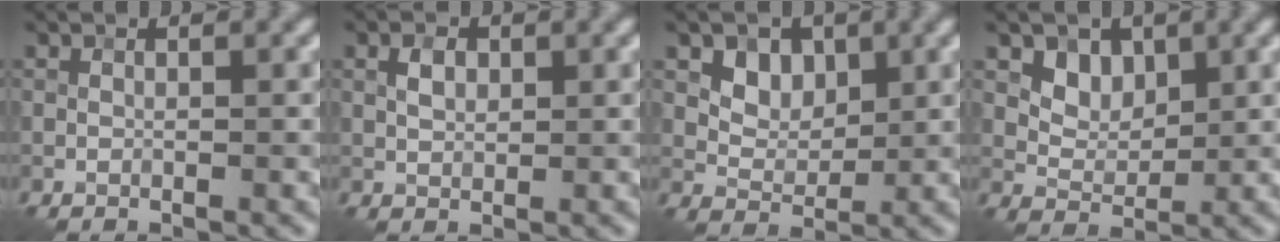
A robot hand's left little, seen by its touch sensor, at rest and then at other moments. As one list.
[{"total": 1.7, "force": [0.4, 1.1, 1.2], "torque": [-0.019, 0.003, 0.007]}, {"total": 3.0, "force": [1.2, 2.3, 1.5], "torque": [-0.027, -0.009, 0.026]}, {"total": 2.9, "force": [1.4, 2.1, 1.3], "torque": [-0.025, -0.014, 0.031]}]